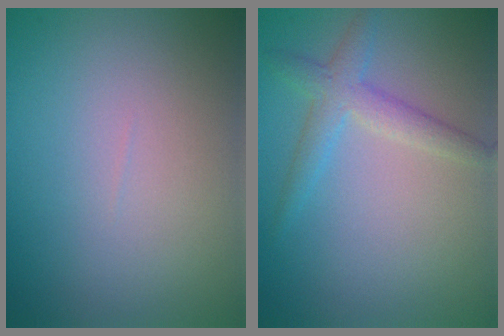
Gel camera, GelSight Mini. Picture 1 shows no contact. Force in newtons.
{"total": 2.7, "press": 2.7, "slide": 0.1}